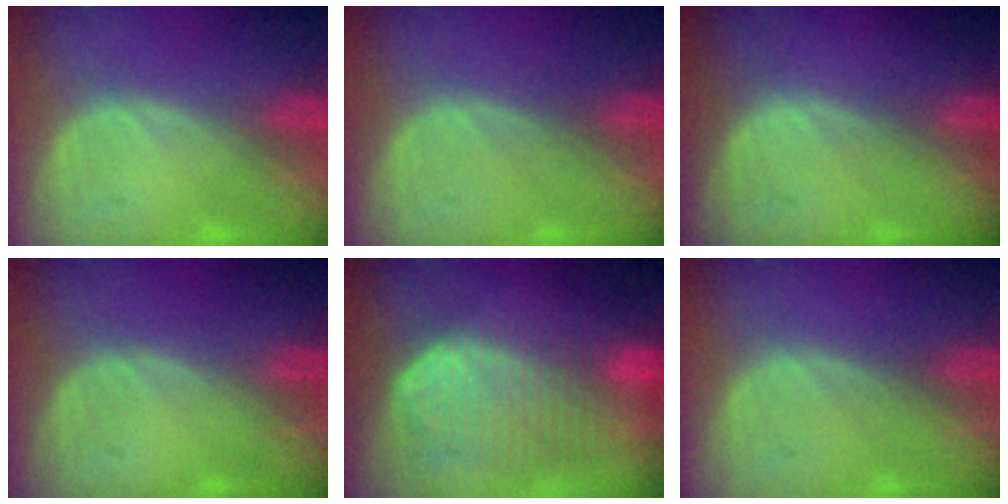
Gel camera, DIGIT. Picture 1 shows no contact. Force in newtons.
{"total": 0.0}
{"total": 0.0}
{"total": 0.0}
{"total": 10.4, "press": 9.0, "slide": 5.1}
{"total": 0.0}